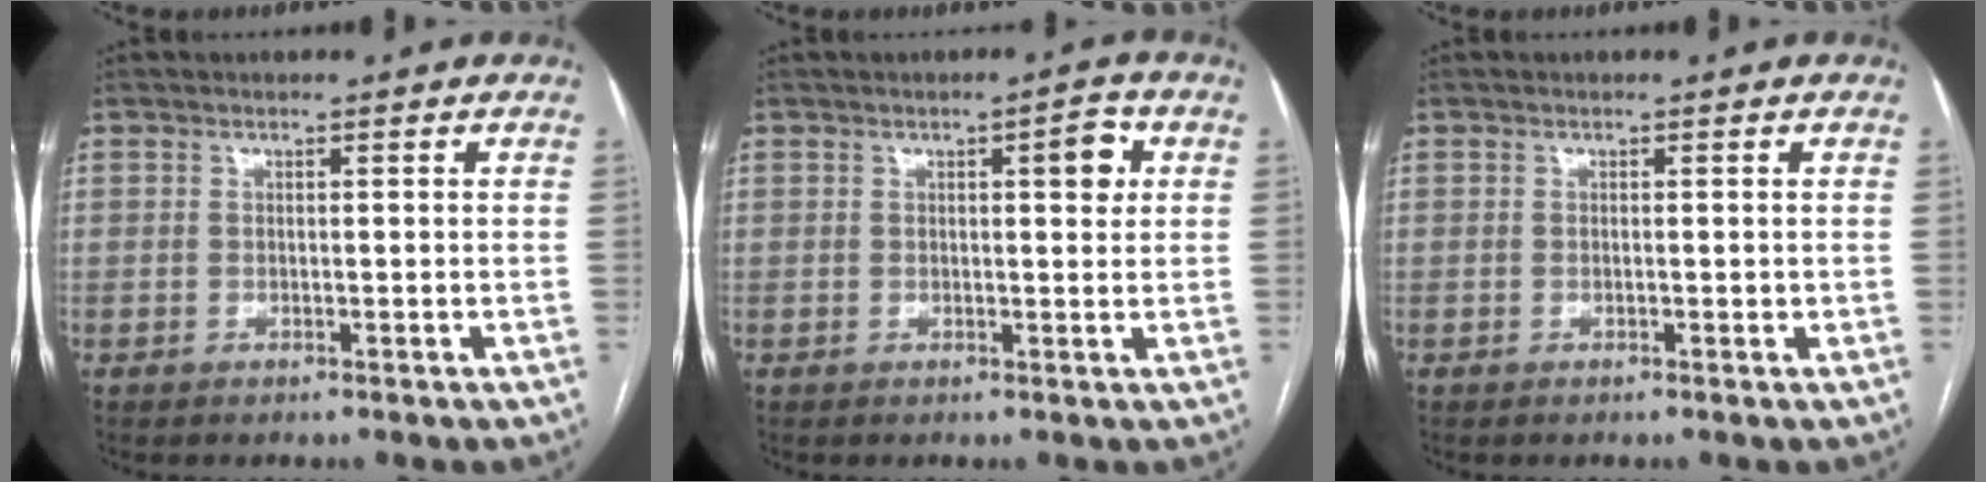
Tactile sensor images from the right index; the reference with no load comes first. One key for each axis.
{"total": 3.6, "fx": 1.1, "fy": 1.0, "fz": 3.2, "tx": -0.041, "ty": 0.004, "tz": 0.013}
{"total": 0.5, "fx": 0.0, "fy": 0.3, "fz": 0.5, "tx": -0.007, "ty": -0.001, "tz": 0.000}